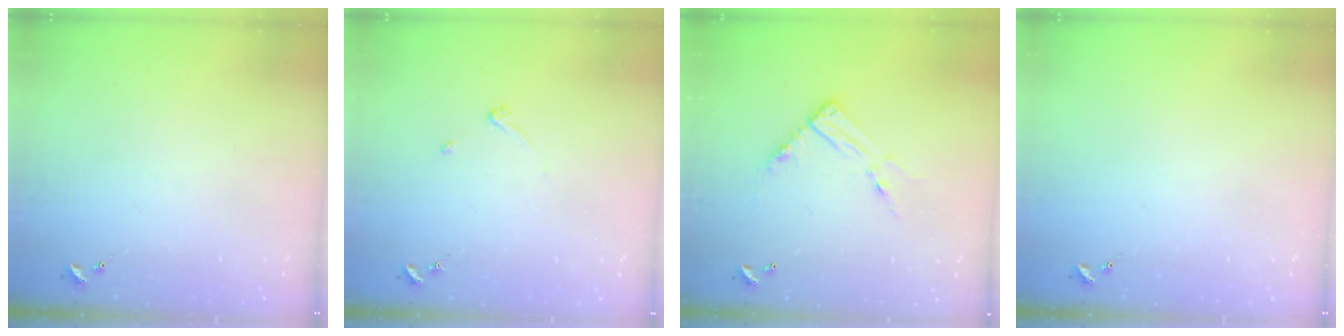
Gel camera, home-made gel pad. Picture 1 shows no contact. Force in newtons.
{"total": 3.2, "press": 3.2, "slide": 0.5}
{"total": 11.2, "press": 11.2, "slide": 0.9}
{"total": 0.0}